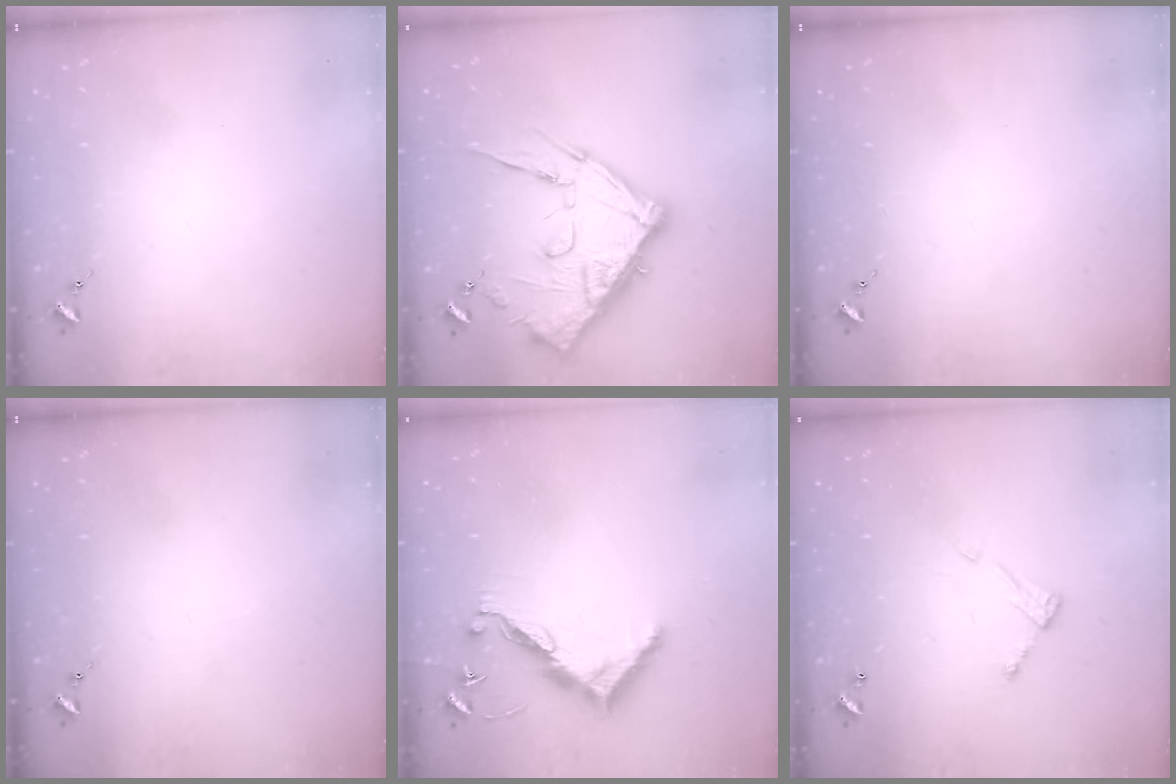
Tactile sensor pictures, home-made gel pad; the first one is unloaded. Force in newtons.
{"total": 19.4, "press": 19.4, "slide": 1.0}
{"total": 0.0}
{"total": 0.0}
{"total": 10.6, "press": 10.6, "slide": 0.4}
{"total": 6.6, "press": 6.6, "slide": 0.3}